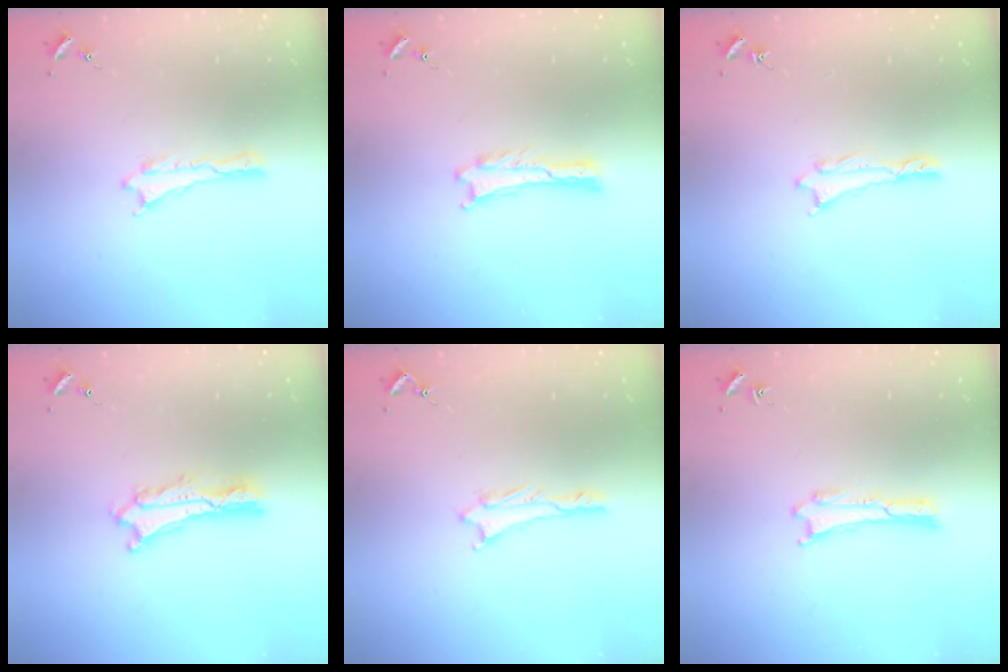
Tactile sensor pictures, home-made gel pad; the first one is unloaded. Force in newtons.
{"total": 0.0}
{"total": 0.6, "press": 0.5, "slide": 0.2}
{"total": 2.0, "press": 2.0, "slide": 0.2}
{"total": 0.9, "press": 0.9, "slide": 0.1}
{"total": 0.0}